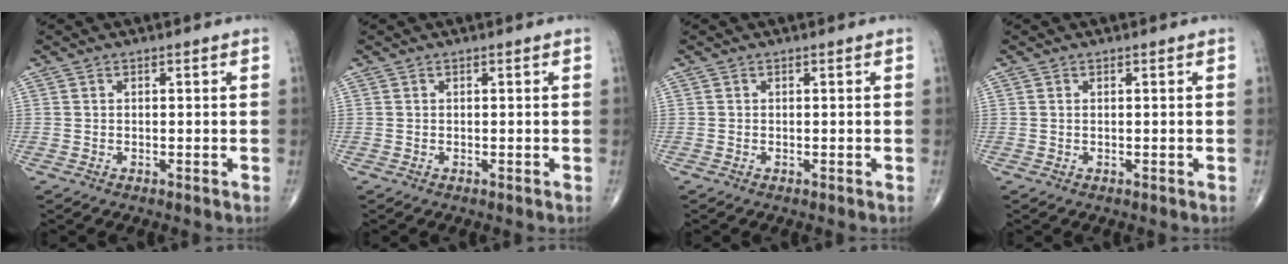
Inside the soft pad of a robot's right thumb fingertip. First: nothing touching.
{"total": 0.0}
{"total": 0.0}
{"total": 0.0}